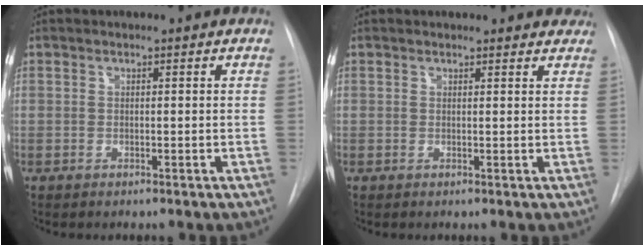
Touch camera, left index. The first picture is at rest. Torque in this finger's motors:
{"motor_torque": [0.12, -0.16, -0.14, 0.00]}